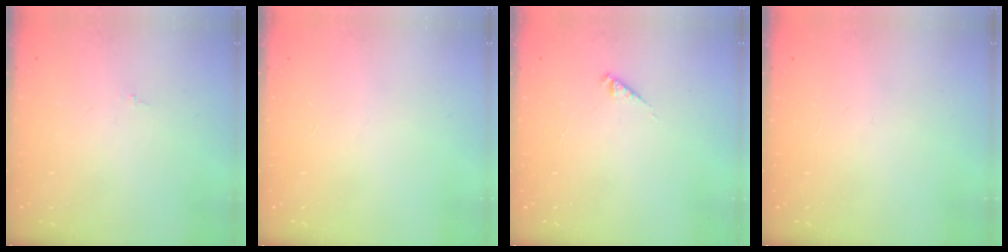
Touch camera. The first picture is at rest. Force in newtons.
{"total": 0.0}
{"total": 2.4, "press": 2.4, "slide": 0.4}
{"total": 0.0}